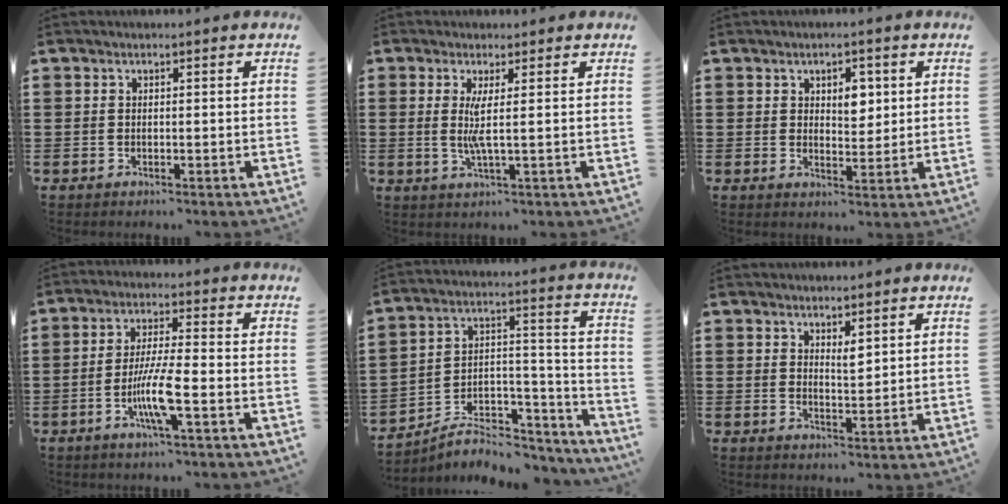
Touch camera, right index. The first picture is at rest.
{"total": 3.8, "force": [0.4, -0.3, 3.8], "torque": [-0.079, -0.013, 0.002]}
{"total": 4.0, "force": [1.4, 2.5, 2.8], "torque": [-0.038, 0.002, 0.017]}
{"total": 7.6, "force": [-2.8, 0.7, 7.1], "torque": [-0.142, -0.015, -0.055]}
{"total": 5.4, "force": [-4.3, 2.9, 1.5], "torque": [-0.026, 0.004, -0.080]}
{"total": 2.2, "force": [1.7, 0.7, 1.3], "torque": [-0.020, 0.000, 0.028]}